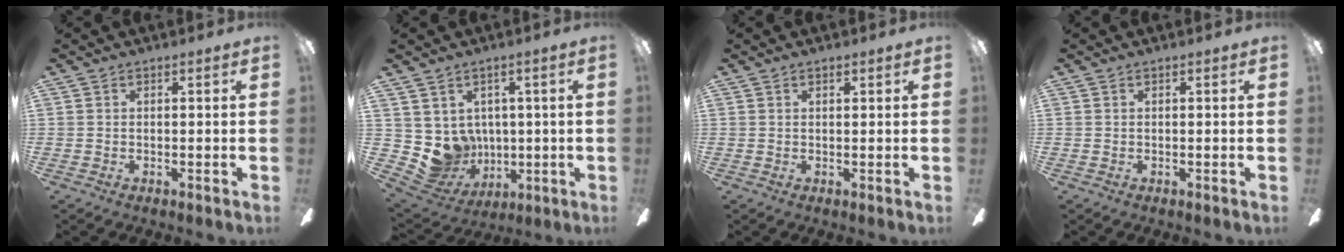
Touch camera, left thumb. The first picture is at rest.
{"total": 8.3, "force": [2.0, 7.9, 1.6], "torque": [-0.055, -0.031, 0.049]}
{"total": 0.7, "force": [0.6, 0.2, 0.3], "torque": [-0.007, 0.001, 0.010]}
{"total": 0.0}